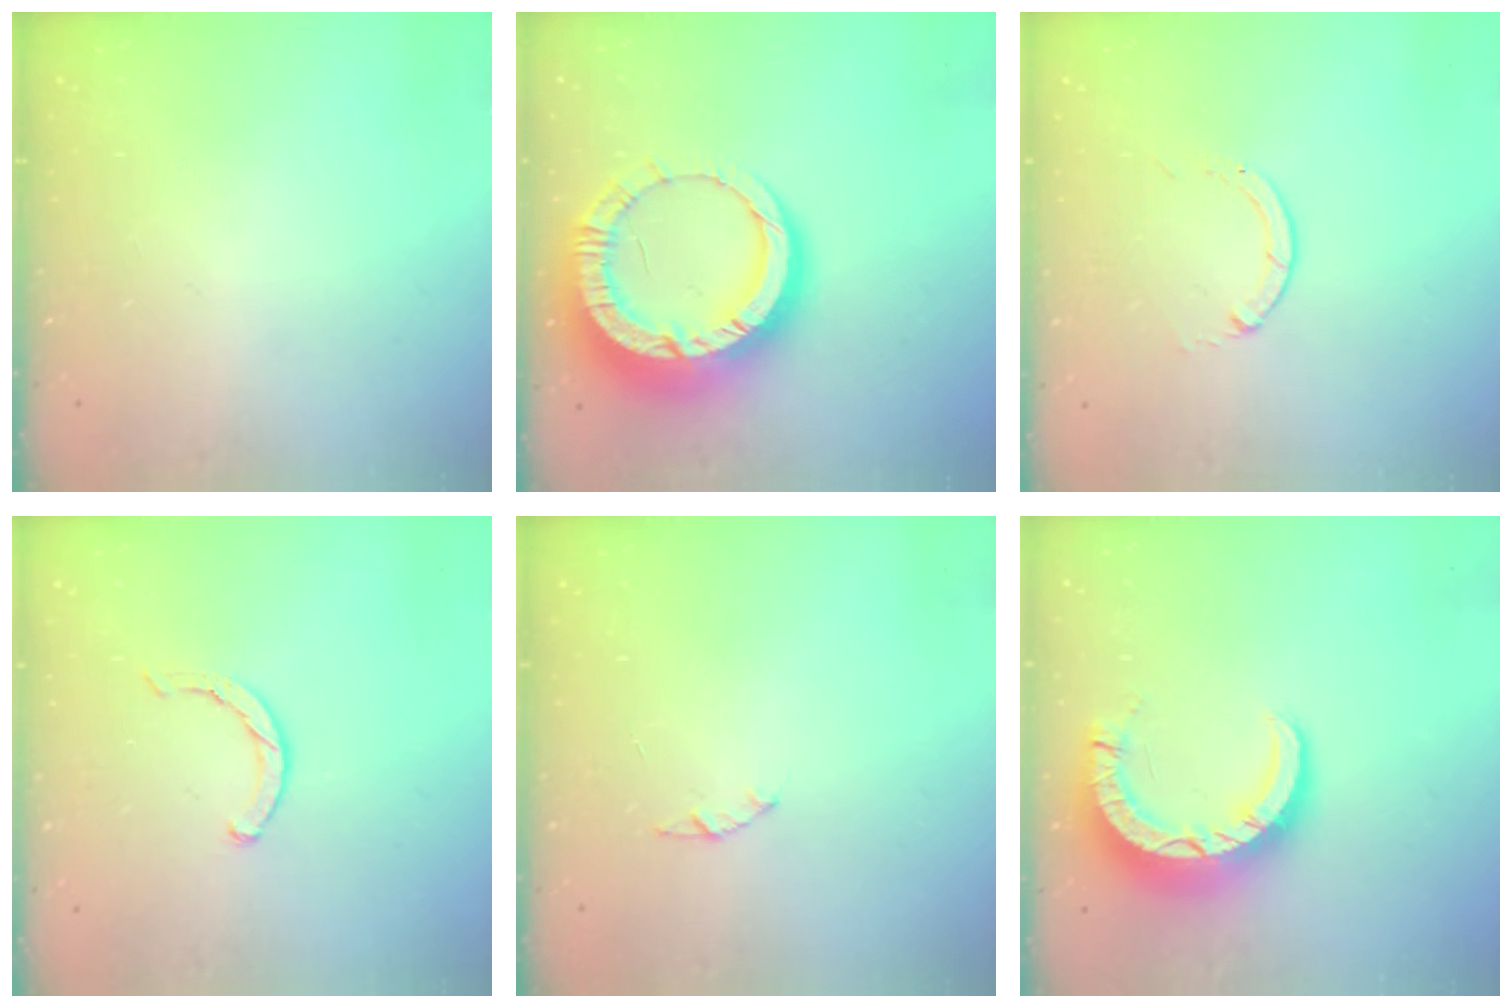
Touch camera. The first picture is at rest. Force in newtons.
{"total": 17.1, "press": 17.0, "slide": 1.9}
{"total": 0.0}
{"total": 1.8, "press": 1.8, "slide": 0.3}
{"total": 1.0, "press": 0.9, "slide": 0.3}
{"total": 8.5, "press": 8.4, "slide": 0.8}